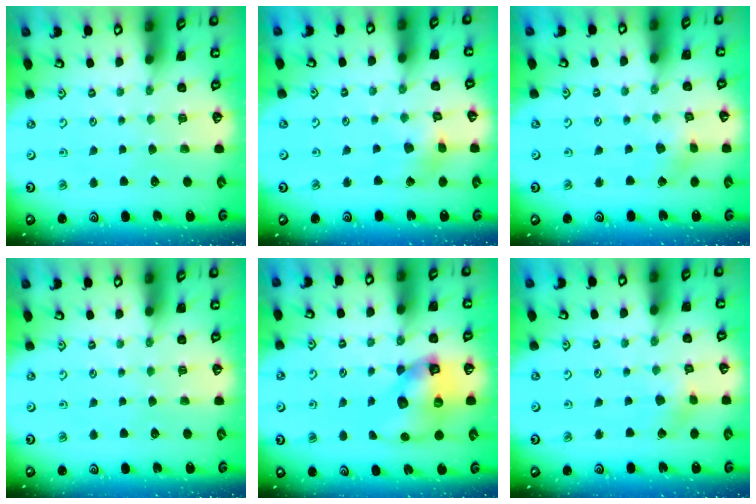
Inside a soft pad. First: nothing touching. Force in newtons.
{"total": 4.5, "press": 4.4, "slide": 0.6}
{"total": 3.5, "press": 3.5, "slide": 0.2}
{"total": 0.0}
{"total": 11.8, "press": 11.7, "slide": 1.5}
{"total": 4.5, "press": 4.5, "slide": 0.4}